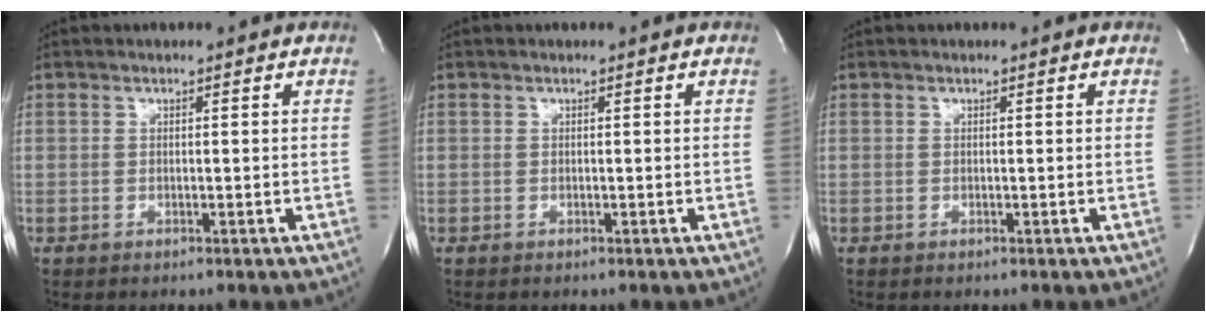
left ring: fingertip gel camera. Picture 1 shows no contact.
{"total": 0.0}
{"total": 0.0}